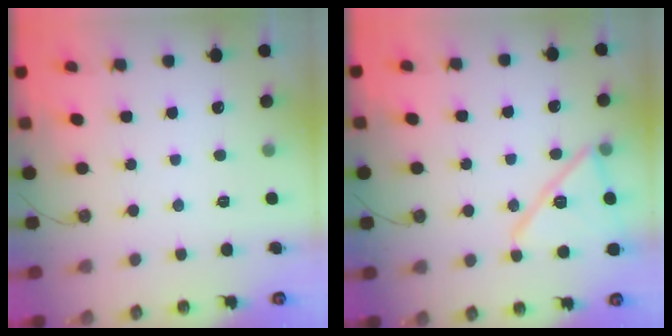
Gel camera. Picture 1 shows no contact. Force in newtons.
{"total": 15.2, "press": 15.1, "slide": 0.9}